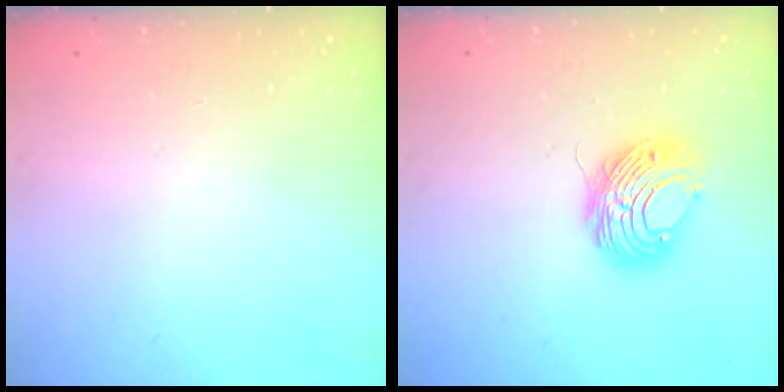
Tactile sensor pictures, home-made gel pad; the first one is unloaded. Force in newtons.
{"total": 9.1, "press": 9.1, "slide": 0.6}